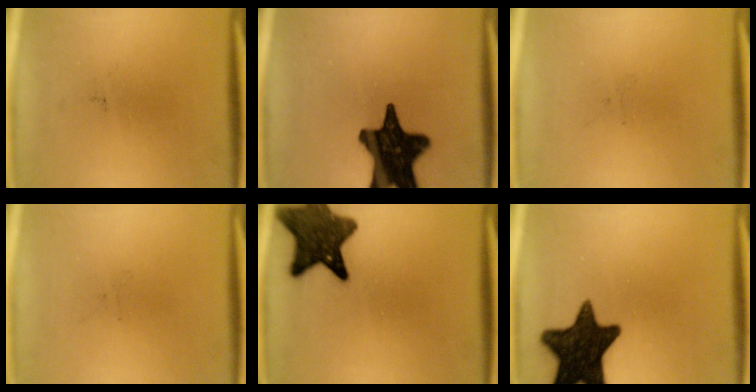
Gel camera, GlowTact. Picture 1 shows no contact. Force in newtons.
{"total": 18.9}
{"total": 0.0}
{"total": 0.0}
{"total": 11.5}
{"total": 16.2}